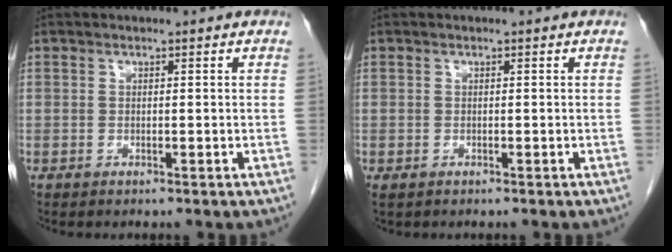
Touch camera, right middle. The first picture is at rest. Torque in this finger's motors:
{"motor_torque": [1.21, -0.93, 0.18, 0.05]}